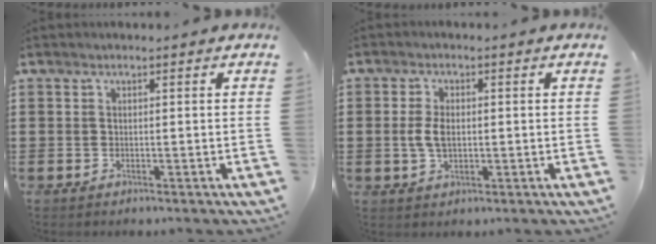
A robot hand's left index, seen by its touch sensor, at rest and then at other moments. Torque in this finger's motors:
{"motor_torque": [1.14, 0.48, 0.56, 0.10]}